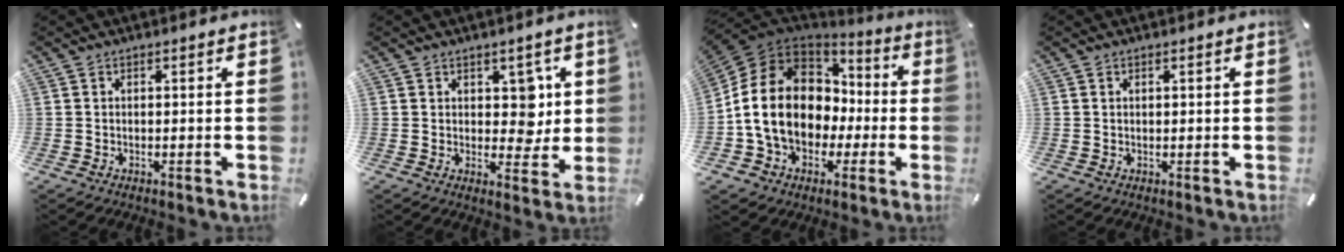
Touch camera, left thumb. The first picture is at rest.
{"total": 6.7, "force": [2.0, 5.2, 3.6], "torque": [-0.028, -0.009, 0.031]}
{"total": 16.3, "force": [-1.8, 13.6, 8.8], "torque": [-0.200, 0.013, -0.029]}
{"total": 0.0}